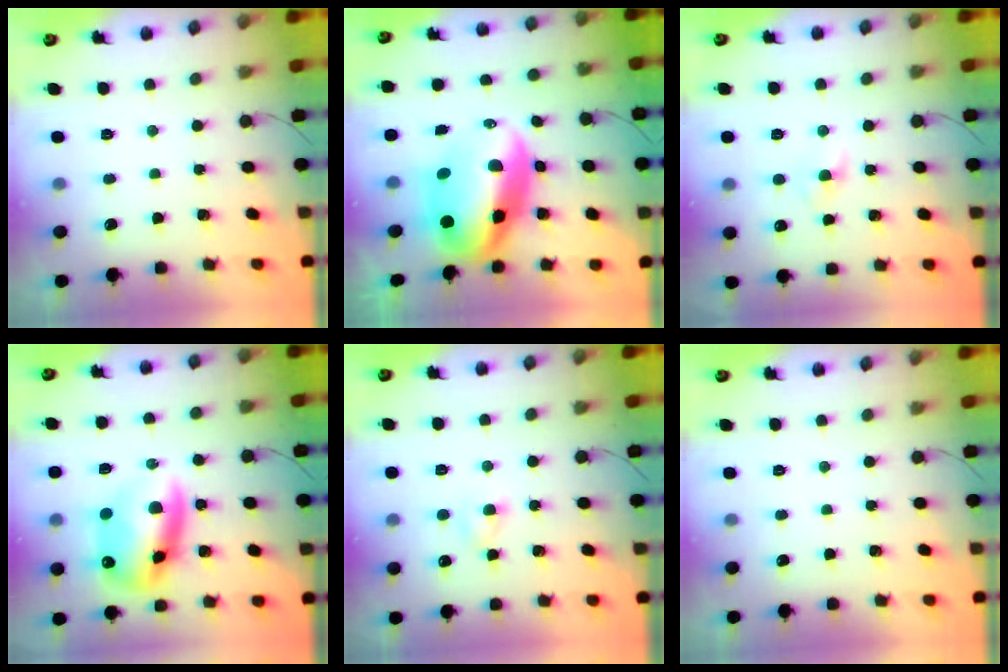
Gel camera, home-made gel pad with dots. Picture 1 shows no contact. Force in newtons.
{"total": 15.6, "press": 15.2, "slide": 3.9}
{"total": 2.4, "press": 2.2, "slide": 1.1}
{"total": 13.9, "press": 13.4, "slide": 3.5}
{"total": 1.7, "press": 1.6, "slide": 0.5}
{"total": 0.0}